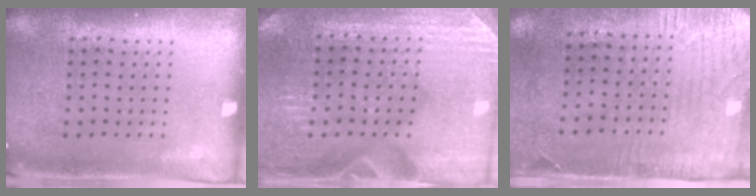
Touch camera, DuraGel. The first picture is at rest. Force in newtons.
{"total": 3.0, "press": 2.9, "slide": 0.3}
{"total": 2.9, "press": 2.3, "slide": 1.7}